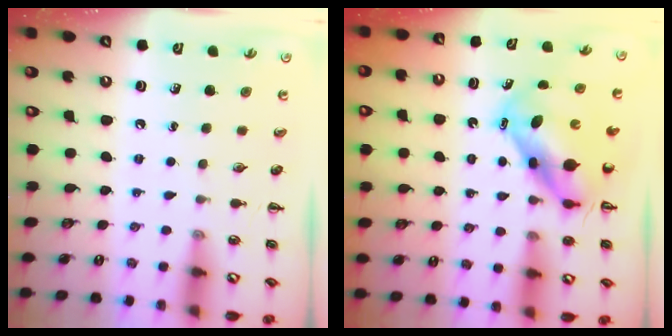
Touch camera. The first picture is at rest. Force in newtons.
{"total": 6.4, "press": 6.2, "slide": 1.6}